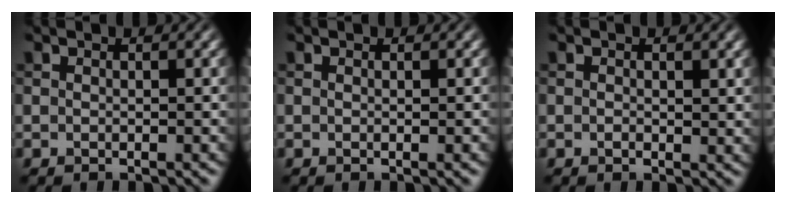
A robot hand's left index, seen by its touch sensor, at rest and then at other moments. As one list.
[{"total": 0.6, "force": [0.0, 0.1, 0.5], "torque": [-0.004, 0.000, -0.001]}, {"total": 1.2, "force": [0.1, 0.6, 1.0], "torque": [-0.012, -0.004, 0.002]}]